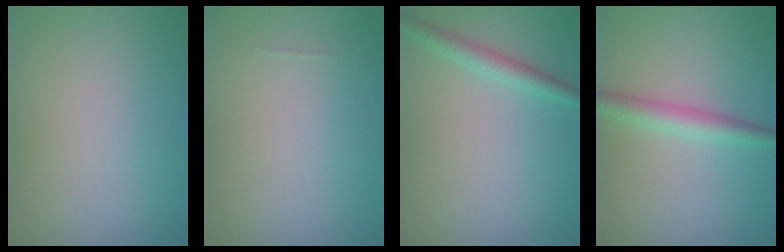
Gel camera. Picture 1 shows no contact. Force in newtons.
{"total": 0.0}
{"total": 2.1, "press": 2.1, "slide": 0.1}
{"total": 2.7, "press": 2.7, "slide": 0.0}